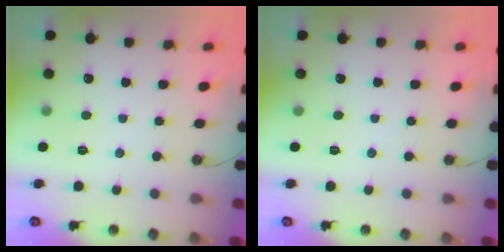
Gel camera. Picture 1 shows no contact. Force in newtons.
{"total": 0.0}